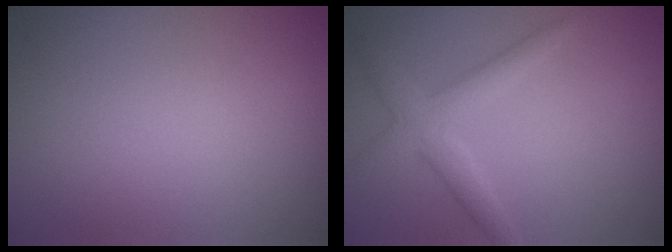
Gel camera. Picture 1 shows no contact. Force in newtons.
{"total": 2.8, "press": 2.8, "slide": 0.1}